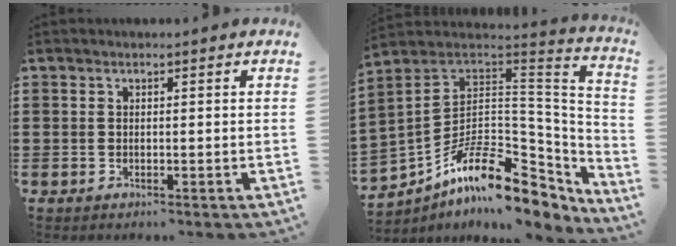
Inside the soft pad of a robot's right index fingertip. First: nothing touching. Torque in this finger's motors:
{"motor_torque": [0.08, -0.02, -0.12, -0.21]}